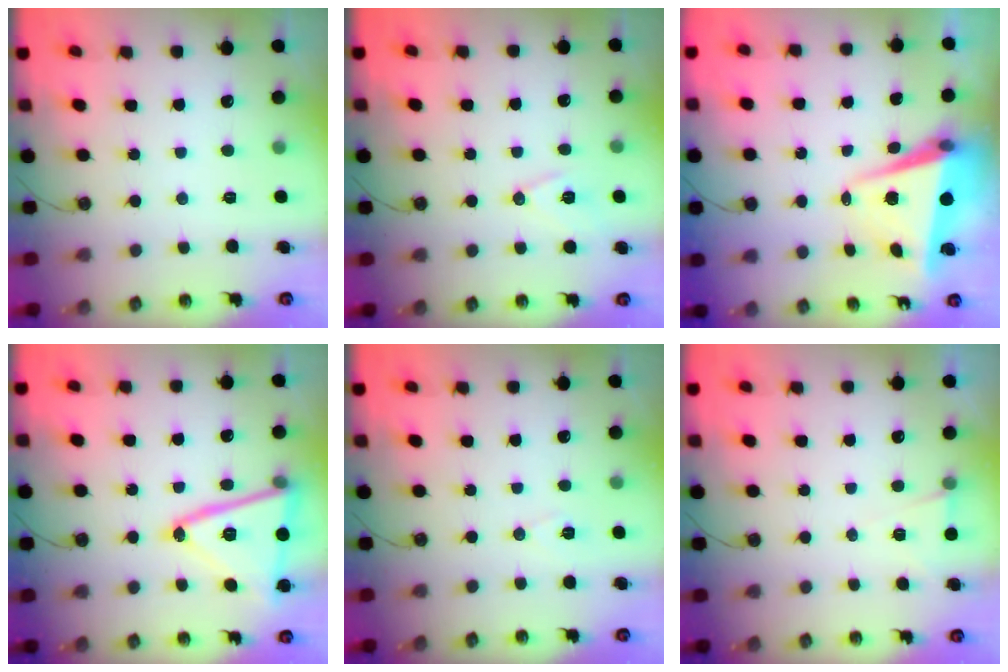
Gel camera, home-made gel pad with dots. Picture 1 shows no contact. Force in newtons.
{"total": 9.2, "press": 8.5, "slide": 3.6}
{"total": 6.2, "press": 5.9, "slide": 1.8}
{"total": 19.2, "press": 19.0, "slide": 2.4}
{"total": 5.6, "press": 3.5, "slide": 4.4}
{"total": 5.5, "press": 3.0, "slide": 4.6}